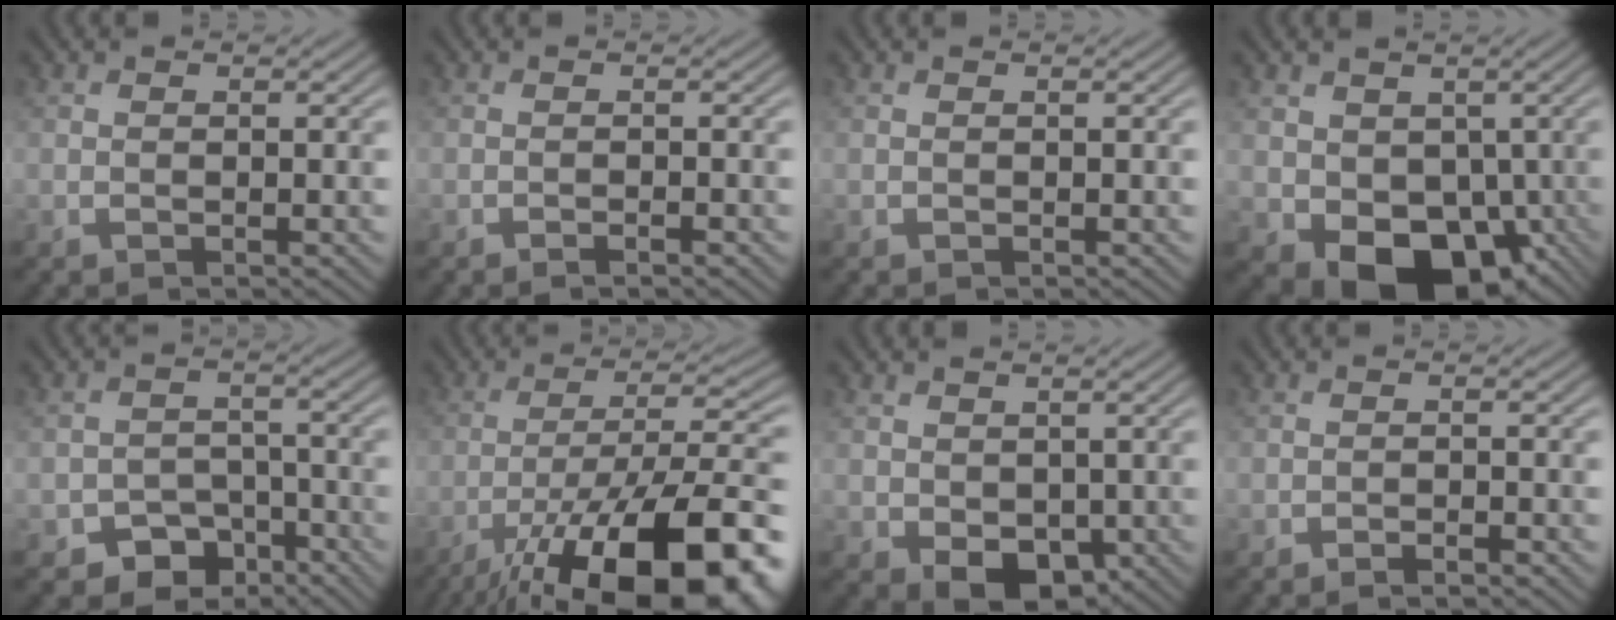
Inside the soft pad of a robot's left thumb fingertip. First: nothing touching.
{"total": 1.1, "force": [-0.8, 0.1, 0.8], "torque": [-0.012, 0.002, -0.014]}
{"total": 0.0}
{"total": 10.4, "force": [-2.4, 7.9, 6.4], "torque": [-0.113, -0.038, -0.032]}
{"total": 6.1, "force": [-4.2, 3.9, 2.0], "torque": [-0.032, -0.009, -0.070]}
{"total": 20.1, "force": [-12.0, 6.3, 14.9], "torque": [-0.213, -0.028, -0.188]}
{"total": 4.3, "force": [-0.7, 3.2, 2.8], "torque": [-0.060, -0.014, -0.009]}
{"total": 1.4, "force": [-1.1, 0.2, 0.8], "torque": [-0.012, 0.003, -0.018]}